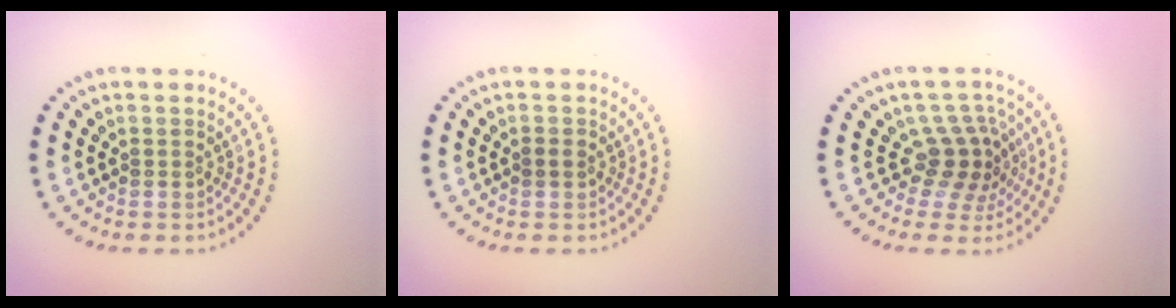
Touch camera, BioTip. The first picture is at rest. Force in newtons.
{"total": 0.8, "press": 0.8, "slide": 0.3}
{"total": 3.6, "press": 2.6, "slide": 2.4}